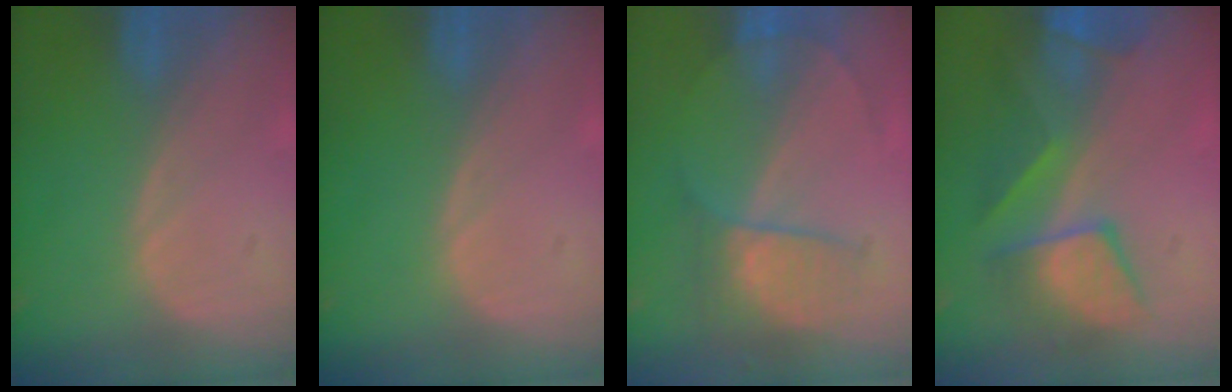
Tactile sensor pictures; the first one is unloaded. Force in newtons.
{"total": 0.0}
{"total": 7.2, "press": 6.1, "slide": 3.9}
{"total": 8.4, "press": 8.1, "slide": 2.2}